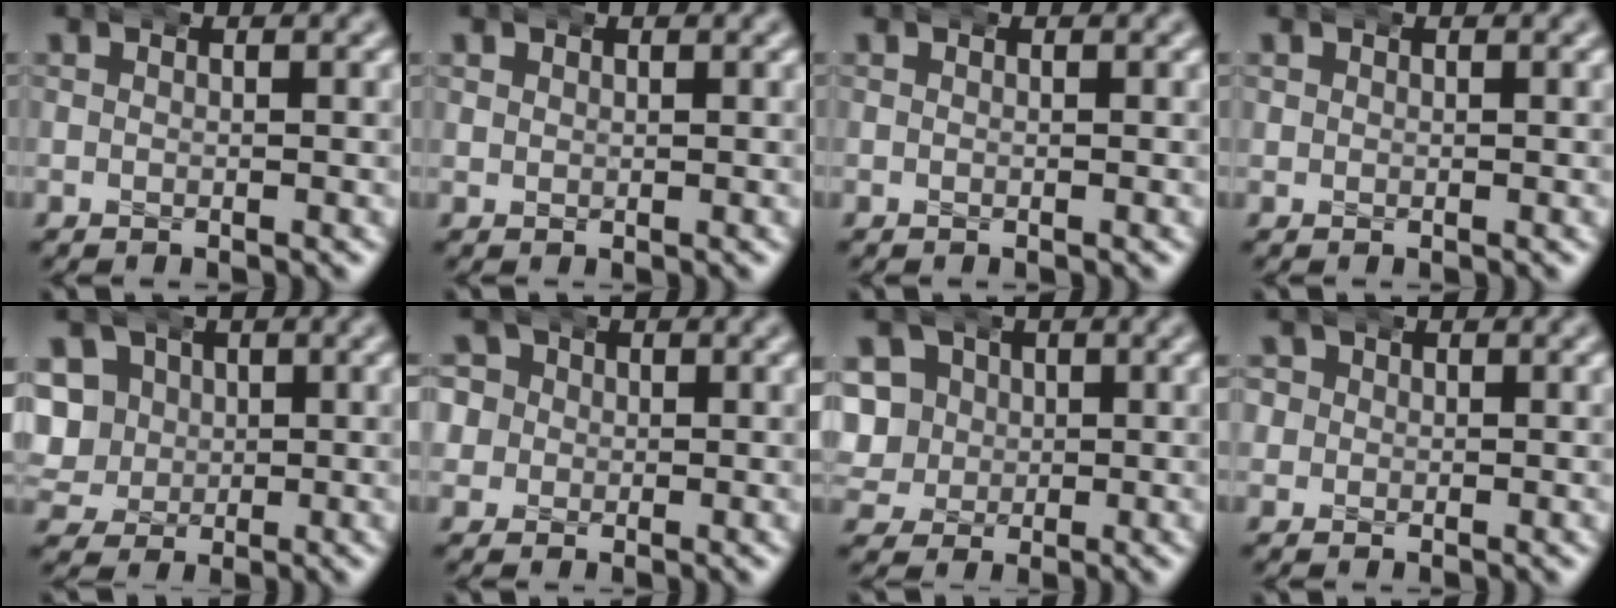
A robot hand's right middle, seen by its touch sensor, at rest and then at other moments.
{"total": 0.9, "force": [0.5, 0.7, 0.1], "torque": [-0.004, -0.001, 0.012]}
{"total": 0.0}
{"total": 0.6, "force": [0.3, 0.5, 0.0], "torque": [-0.004, 0.001, 0.007]}
{"total": 11.0, "force": [1.1, 10.2, 4.2], "torque": [-0.127, -0.022, 0.010]}
{"total": 5.5, "force": [0.9, 5.1, 2.0], "torque": [-0.056, -0.004, 0.008]}
{"total": 10.1, "force": [0.5, 9.4, 3.8], "torque": [-0.115, -0.026, 0.003]}
{"total": 2.4, "force": [0.4, 2.3, 0.7], "torque": [-0.025, -0.002, 0.005]}